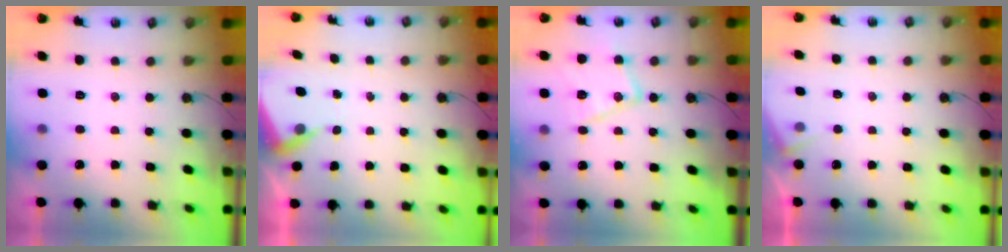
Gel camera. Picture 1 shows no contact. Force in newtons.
{"total": 4.1, "press": 4.1, "slide": 0.5}
{"total": 14.4, "press": 14.3, "slide": 1.0}
{"total": 4.0, "press": 3.9, "slide": 0.6}